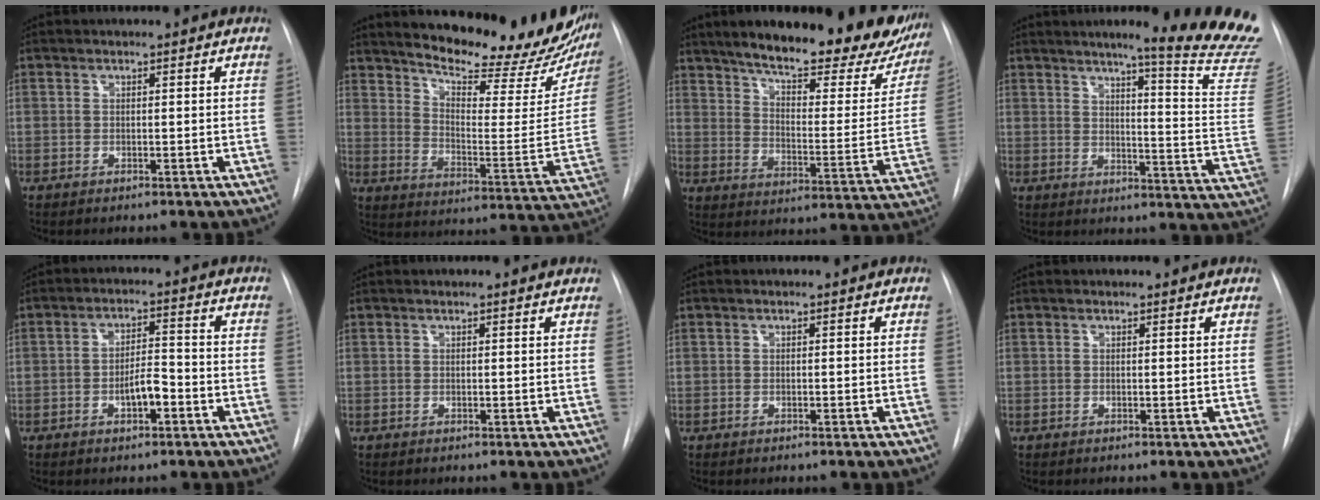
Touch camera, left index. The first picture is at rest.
{"total": 24.9, "force": [21.7, 6.1, 10.6], "torque": [-0.158, -0.086, 0.272]}
{"total": 27.4, "force": [21.3, 7.4, 15.6], "torque": [-0.225, -0.032, 0.267]}
{"total": 18.5, "force": [15.8, -1.9, 9.3], "torque": [-0.120, -0.124, 0.177]}
{"total": 4.8, "force": [-2.6, 1.4, 3.7], "torque": [-0.066, 0.002, -0.042]}
{"total": 0.9, "force": [0.8, 0.1, 0.2], "torque": [-0.010, 0.000, 0.001]}
{"total": 0.0}
{"total": 0.7, "force": [0.6, 0.4, 0.1], "torque": [-0.007, 0.004, 0.004]}